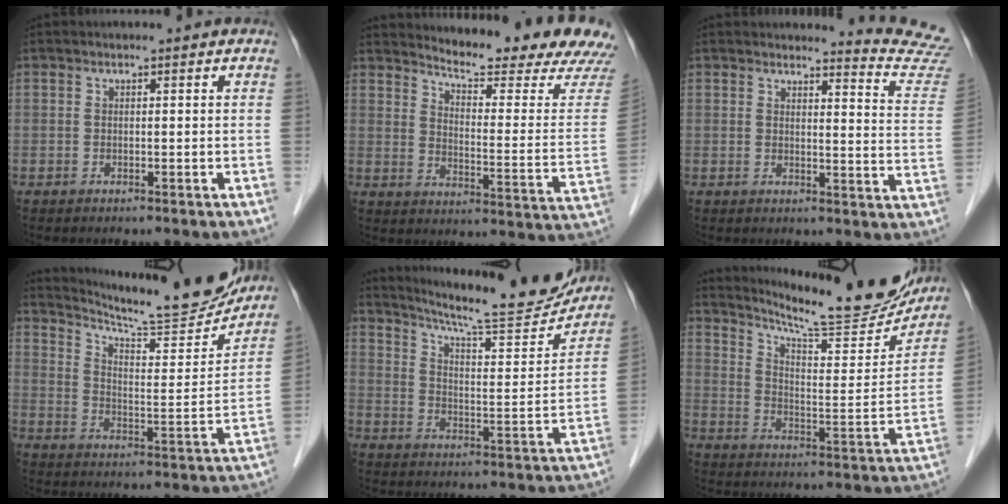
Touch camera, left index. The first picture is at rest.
{"total": 19.6, "force": [18.7, 0.0, 5.9], "torque": [-0.094, -0.120, 0.225]}
{"total": 10.1, "force": [10.0, -1.1, -0.6], "torque": [0.008, -0.121, 0.086]}
{"total": 18.0, "force": [17.0, 0.8, 5.9], "torque": [-0.100, -0.052, 0.238]}
{"total": 18.0, "force": [16.8, 1.0, 6.3], "torque": [-0.106, -0.046, 0.234]}
{"total": 20.2, "force": [18.7, 1.6, 7.4], "torque": [-0.116, -0.057, 0.255]}